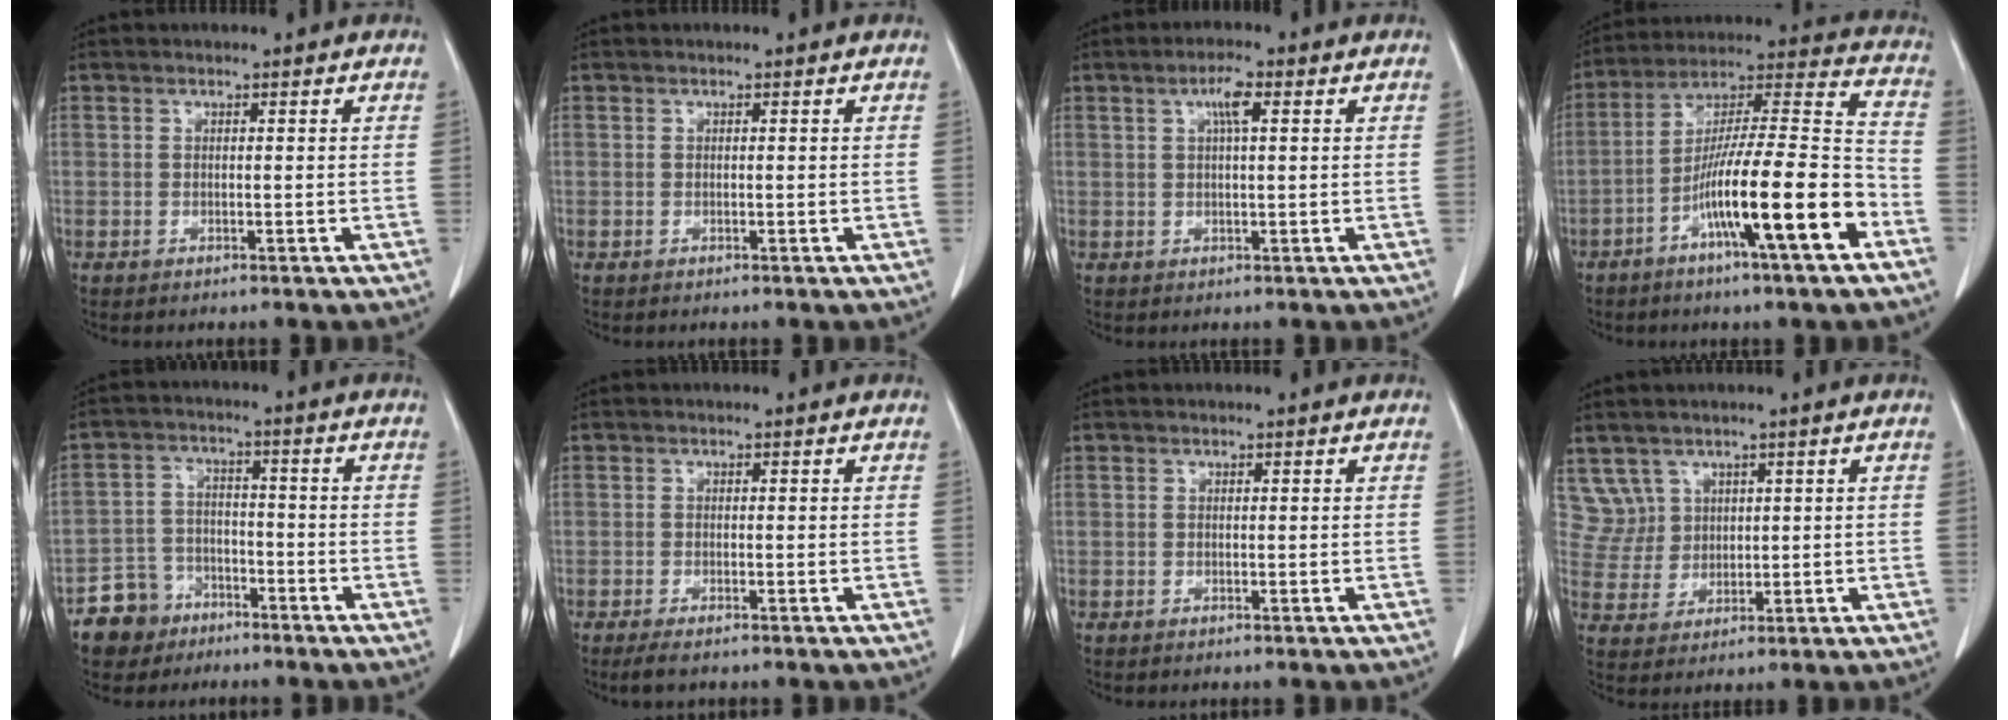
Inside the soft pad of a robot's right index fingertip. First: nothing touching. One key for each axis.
{"total": 0.0}
{"total": 3.2, "fx": 1.2, "fy": 0.5, "fz": 3.0, "tx": -0.056, "ty": 0.005, "tz": 0.020}
{"total": 17.8, "fx": -7.8, "fy": 0.8, "fz": 16.0, "tx": -0.272, "ty": -0.002, "tz": -0.133}
{"total": 6.8, "fx": -4.4, "fy": 5.1, "fz": 0.3, "tx": 0.001, "ty": 0.009, "tz": -0.079}
{"total": 2.6, "fx": -2.0, "fy": 0.5, "fz": 1.6, "tx": -0.031, "ty": -0.007, "tz": -0.032}
{"total": 0.0}
{"total": 5.4, "fx": 3.0, "fy": 4.4, "fz": -0.4, "tx": 0.015, "ty": 0.011, "tz": 0.067}